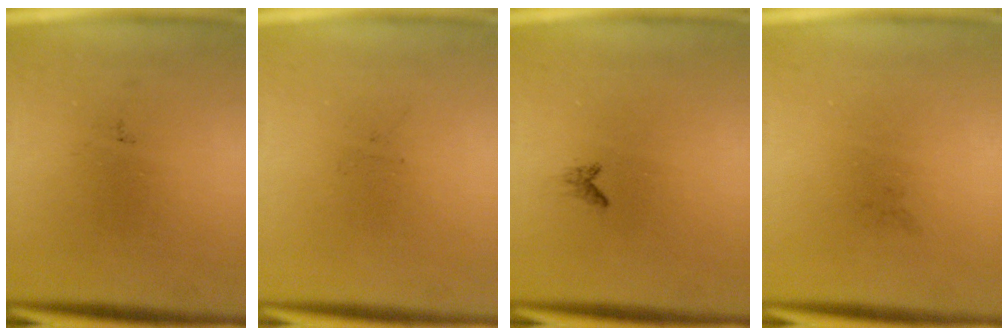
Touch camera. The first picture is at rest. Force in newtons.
{"total": 0.0}
{"total": 0.6}
{"total": 0.0}